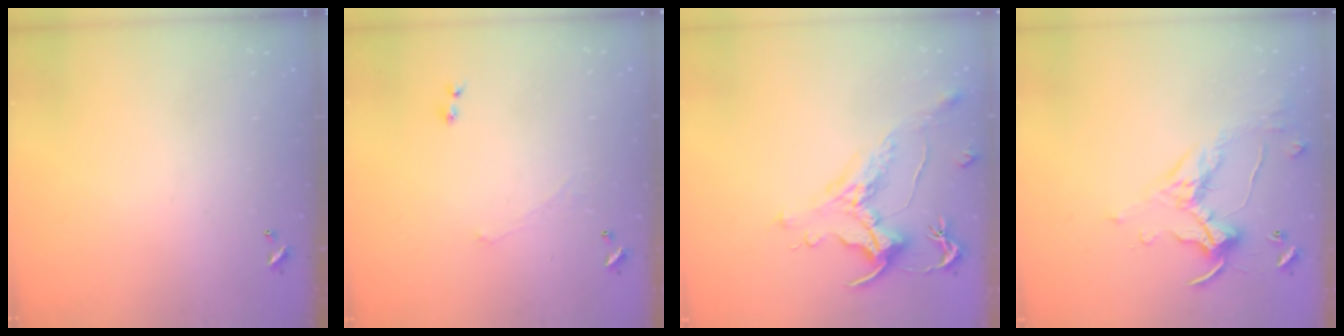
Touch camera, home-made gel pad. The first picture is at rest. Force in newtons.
{"total": 1.1, "press": 0.7, "slide": 0.9}
{"total": 1.7, "press": 1.1, "slide": 1.3}
{"total": 1.5, "press": 1.5, "slide": 0.2}